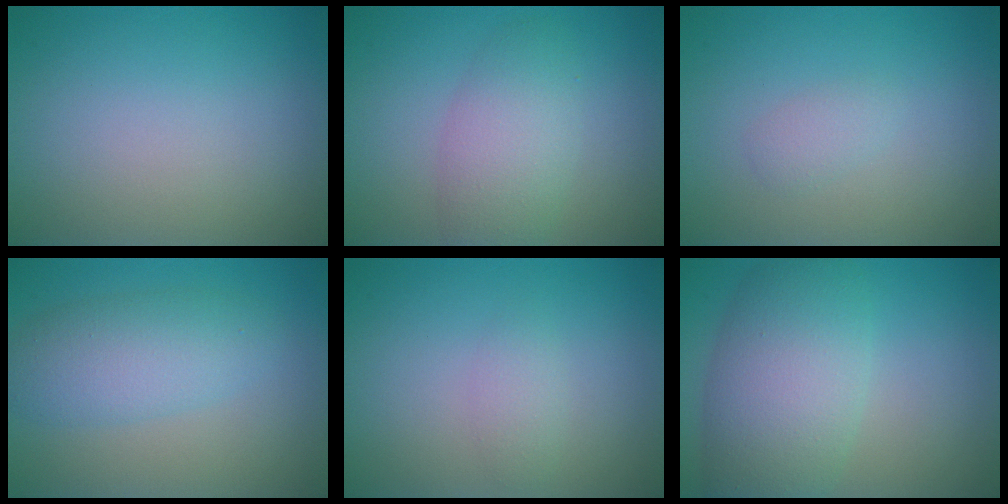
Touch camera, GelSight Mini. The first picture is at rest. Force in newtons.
{"total": 4.2, "press": 4.2, "slide": 0.2}
{"total": 1.1, "press": 1.1, "slide": 0.1}
{"total": 4.4, "press": 4.4, "slide": 0.0}
{"total": 1.2, "press": 1.2, "slide": 0.1}
{"total": 7.6, "press": 7.6, "slide": 0.3}